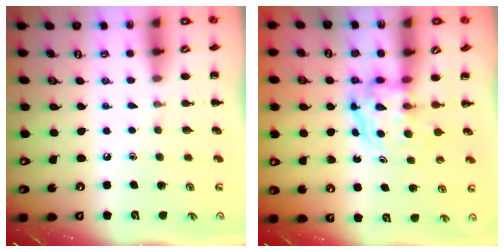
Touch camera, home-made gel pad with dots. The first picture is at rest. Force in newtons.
{"total": 4.0, "press": 4.0, "slide": 0.3}